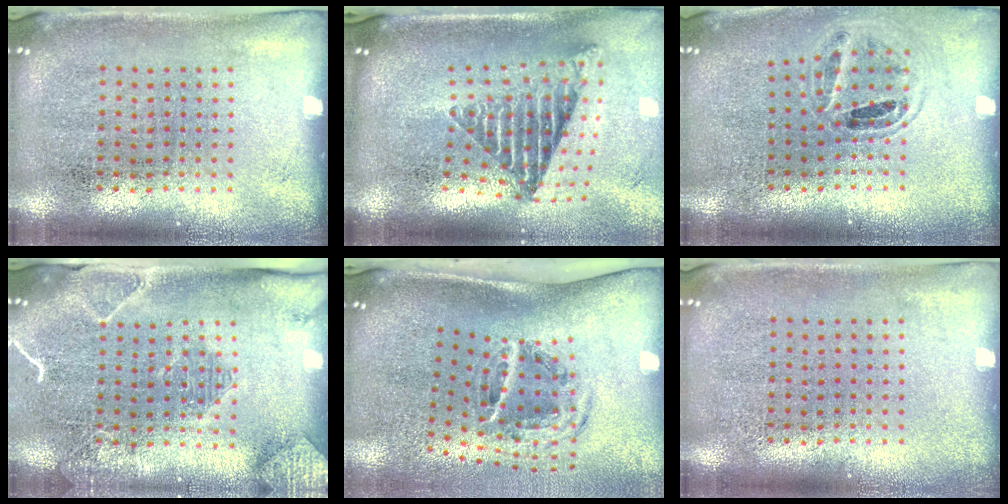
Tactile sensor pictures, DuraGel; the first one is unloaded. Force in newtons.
{"total": 2.6, "press": 1.6, "slide": 2.0}
{"total": 0.9, "press": 0.9, "slide": 0.2}
{"total": 2.0, "press": 2.0, "slide": 0.4}
{"total": 2.0, "press": 1.2, "slide": 1.6}
{"total": 0.0}